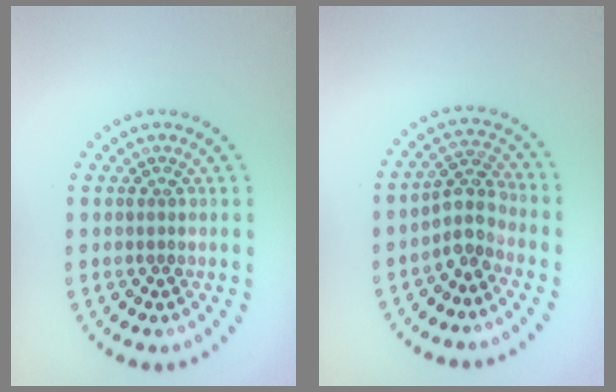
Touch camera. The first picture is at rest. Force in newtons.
{"total": 2.9, "press": 2.3, "slide": 1.8}